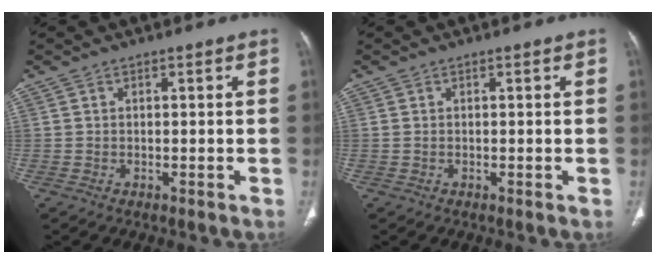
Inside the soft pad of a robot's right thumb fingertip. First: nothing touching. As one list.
[{"total": 0.0}]